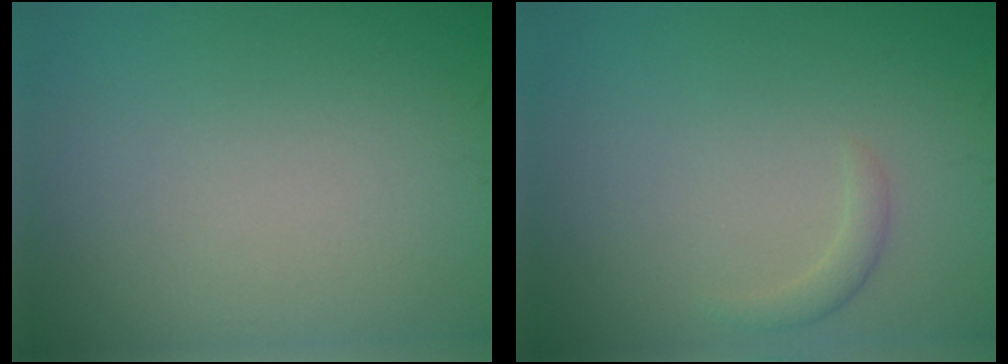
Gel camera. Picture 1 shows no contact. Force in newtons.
{"total": 1.1, "press": 1.1, "slide": 0.0}